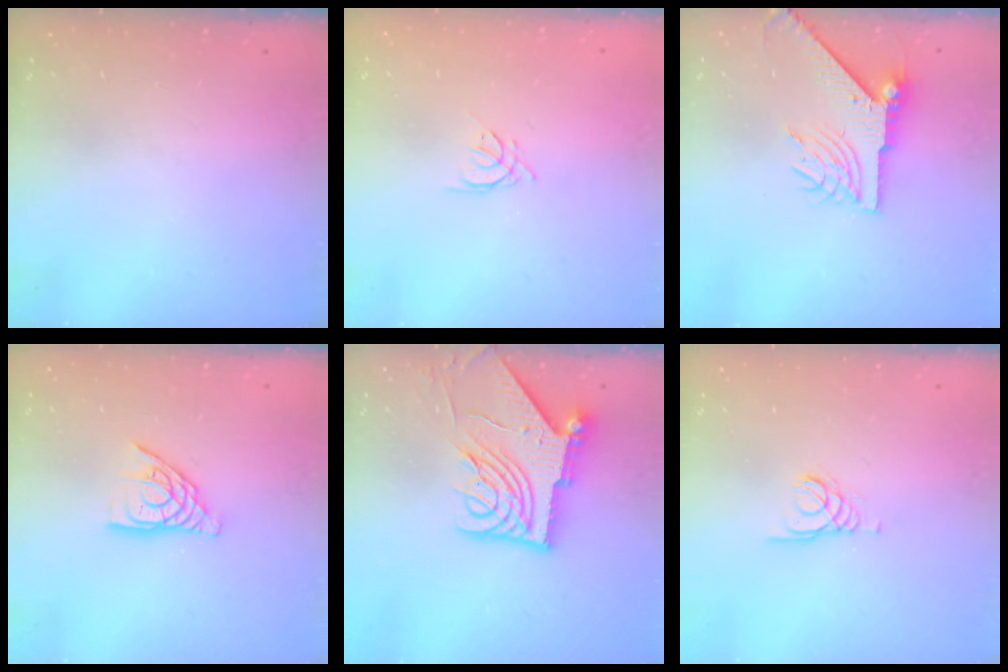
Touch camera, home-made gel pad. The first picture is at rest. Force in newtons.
{"total": 2.5, "press": 2.4, "slide": 0.5}
{"total": 8.2, "press": 8.1, "slide": 1.1}
{"total": 11.4, "press": 11.4, "slide": 1.1}
{"total": 15.6, "press": 15.4, "slide": 1.9}
{"total": 1.5, "press": 1.4, "slide": 0.1}